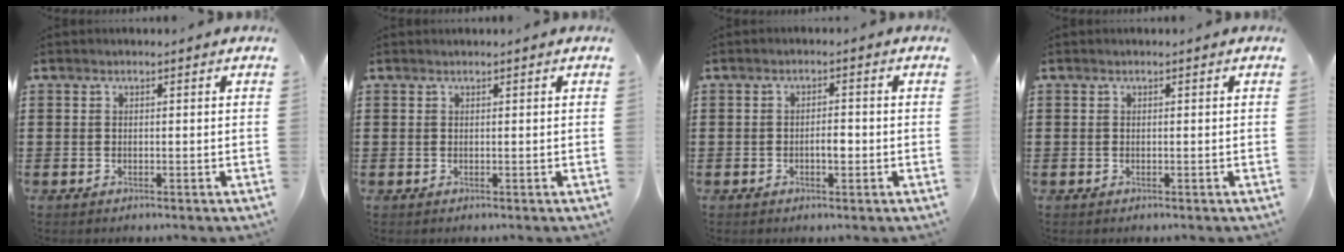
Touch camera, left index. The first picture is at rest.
{"total": 0.0}
{"total": 2.4, "force": [-0.5, 0.9, 2.1], "torque": [-0.042, 0.005, -0.011]}
{"total": 0.0}